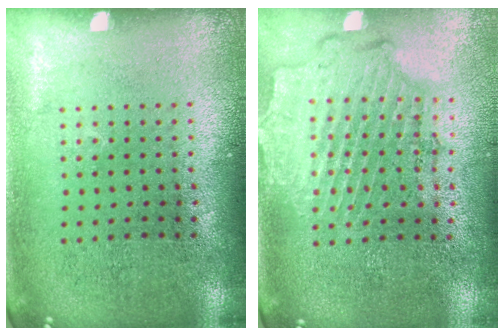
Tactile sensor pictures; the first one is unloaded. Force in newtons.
{"total": 1.8, "press": 1.7, "slide": 0.6}